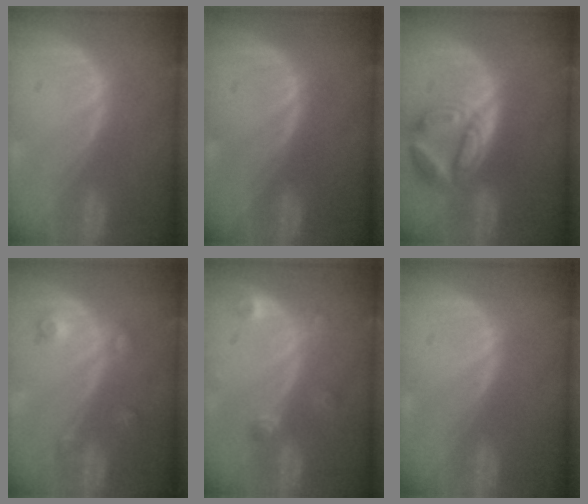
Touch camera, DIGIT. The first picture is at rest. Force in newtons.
{"total": 0.0}
{"total": 8.0, "press": 7.1, "slide": 3.7}
{"total": 3.6, "press": 3.2, "slide": 1.6}
{"total": 2.7, "press": 2.7, "slide": 0.3}
{"total": 0.0}